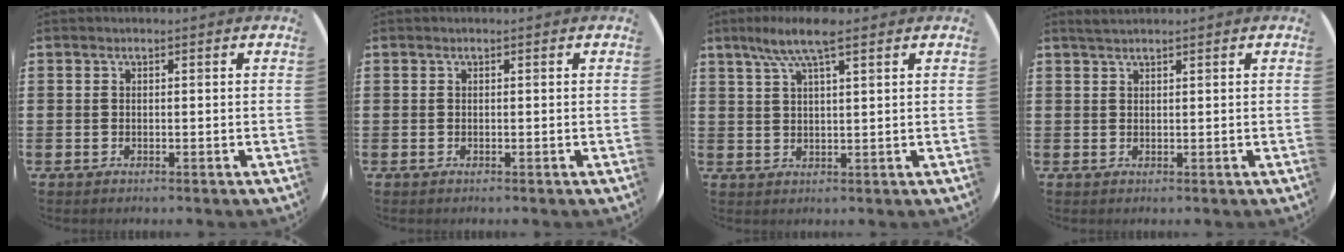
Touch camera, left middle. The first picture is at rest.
{"total": 0.0}
{"total": 6.2, "force": [4.2, 1.1, 4.5], "torque": [-0.097, 0.004, 0.073]}
{"total": 1.1, "force": [1.1, -0.1, 0.4], "torque": [-0.008, 0.001, 0.020]}